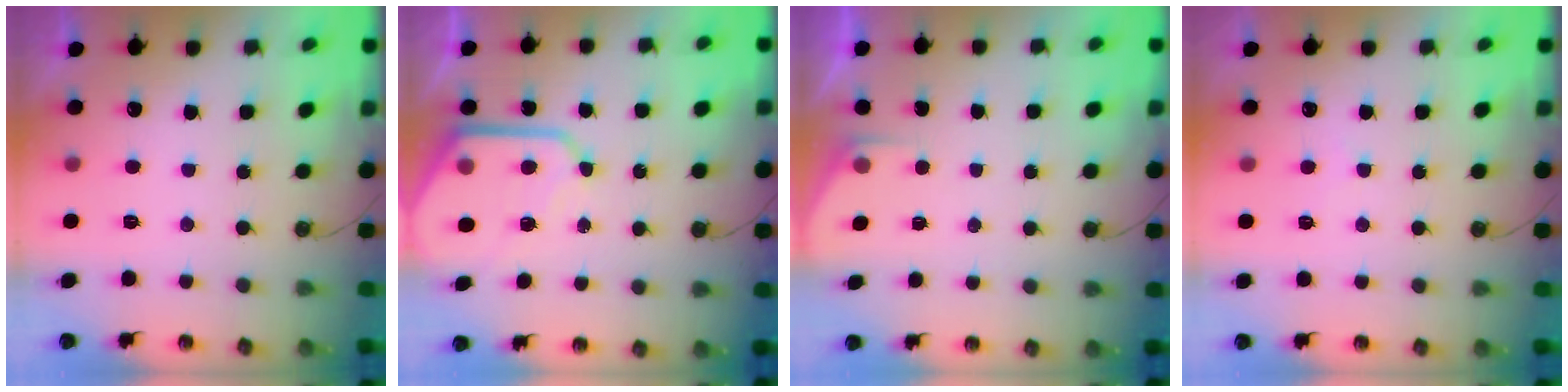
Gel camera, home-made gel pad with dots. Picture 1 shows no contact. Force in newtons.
{"total": 12.2, "press": 12.1, "slide": 1.0}
{"total": 1.4, "press": 1.3, "slide": 0.2}
{"total": 3.5, "press": 3.4, "slide": 0.5}